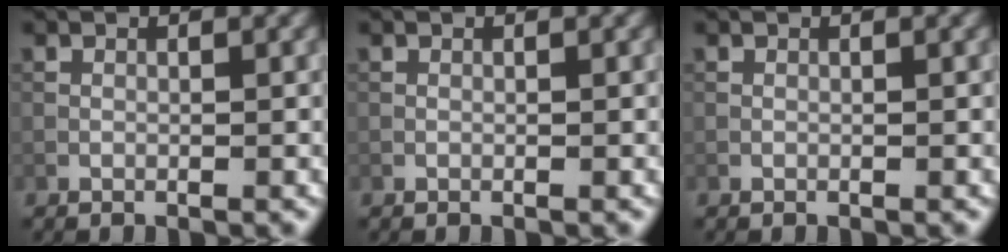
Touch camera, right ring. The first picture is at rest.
{"total": 0.0}
{"total": 0.0}